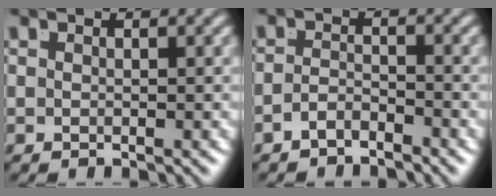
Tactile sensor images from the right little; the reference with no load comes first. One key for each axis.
{"total": 2.5, "fx": -2.5, "fy": 0.1, "fz": 0.5, "tx": -0.001, "ty": -0.011, "tz": -0.038}